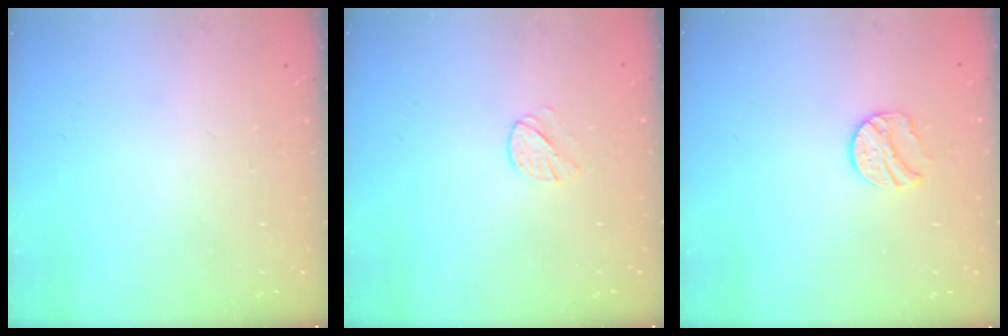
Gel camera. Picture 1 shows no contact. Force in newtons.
{"total": 5.3, "press": 5.2, "slide": 0.7}
{"total": 9.4, "press": 9.4, "slide": 0.4}